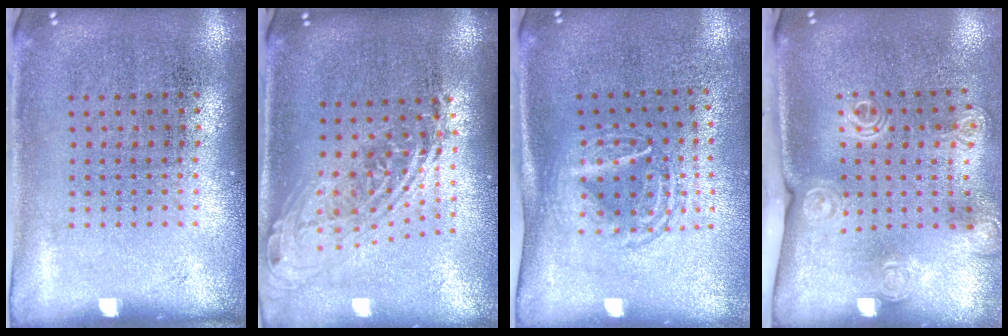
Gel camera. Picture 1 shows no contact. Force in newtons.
{"total": 2.0, "press": 1.5, "slide": 1.2}
{"total": 1.6, "press": 1.3, "slide": 0.9}
{"total": 1.9, "press": 1.5, "slide": 1.3}